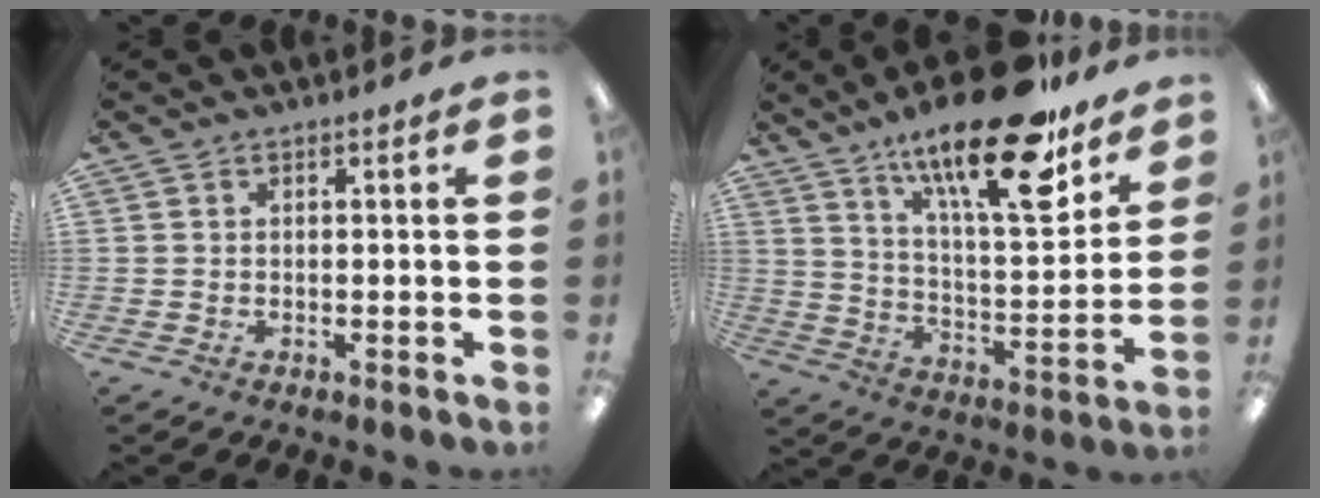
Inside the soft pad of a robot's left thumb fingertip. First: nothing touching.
{"total": 24.1, "force": [16.5, 6.8, 16.1], "torque": [-0.247, -0.105, 0.265]}